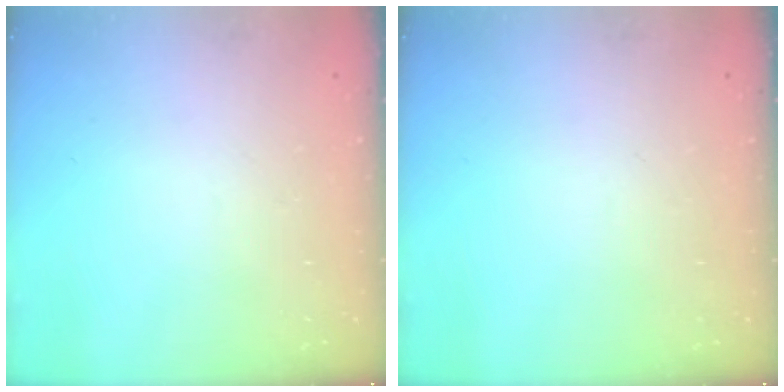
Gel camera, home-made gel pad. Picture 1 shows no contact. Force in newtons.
{"total": 0.0}